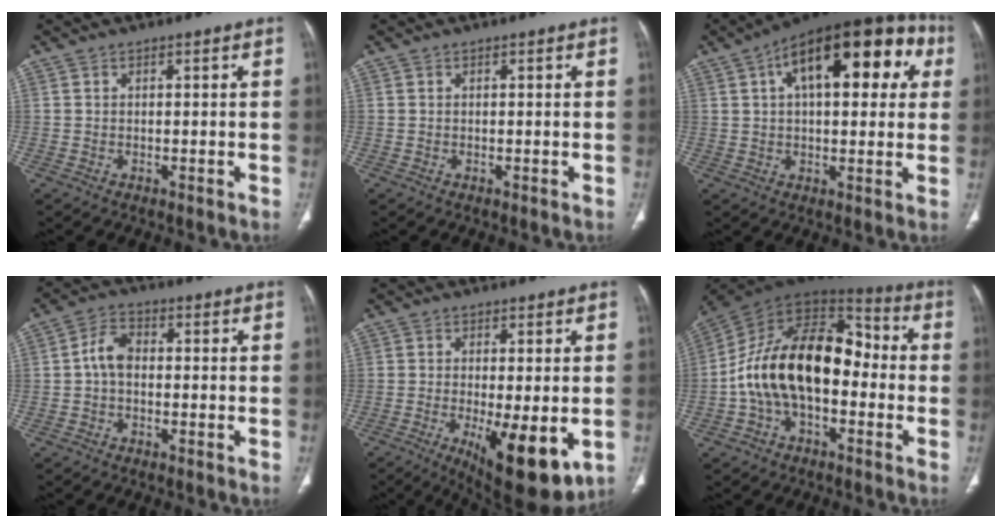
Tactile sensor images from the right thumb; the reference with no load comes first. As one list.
[{"total": 0.0}, {"total": 23.6, "force": [7.7, 11.0, 19.4], "torque": [-0.258, 0.038, 0.110]}, {"total": 4.8, "force": [-0.4, 3.2, 3.6], "torque": [-0.061, 0.016, -0.016]}, {"total": 13.6, "force": [-3.9, 4.6, 12.2], "torque": [-0.170, -0.024, -0.046]}, {"total": 20.6, "force": [-2.5, 12.4, 16.3], "torque": [-0.267, 0.056, -0.050]}]